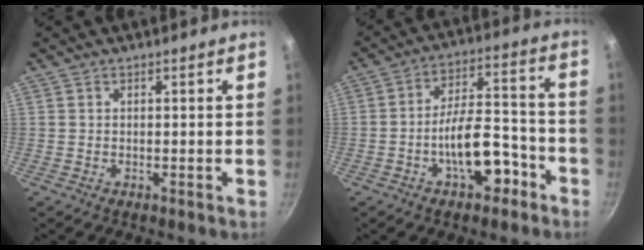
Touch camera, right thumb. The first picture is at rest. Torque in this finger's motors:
{"motor_torque": [2.87, 1.40, 1.45, -1.32, 0.48]}